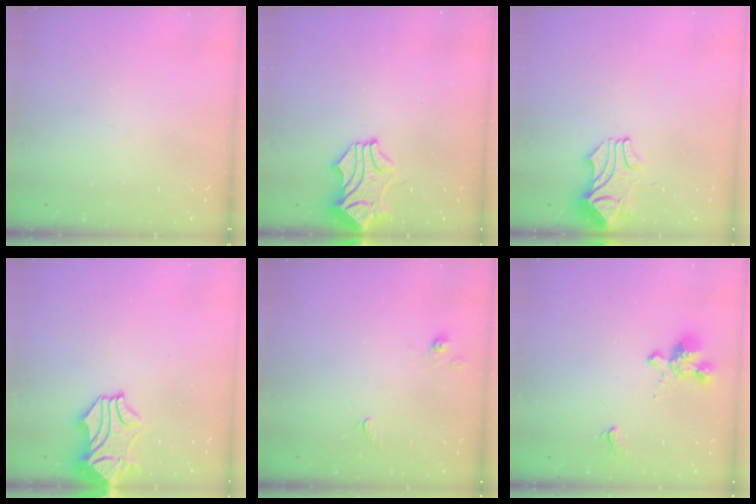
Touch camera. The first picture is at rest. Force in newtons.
{"total": 0.9, "press": 0.1, "slide": 0.9}
{"total": 2.5, "press": 2.4, "slide": 0.9}
{"total": 2.0, "press": 1.5, "slide": 1.3}
{"total": 4.8, "press": 4.7, "slide": 0.2}
{"total": 1.4, "press": 0.2, "slide": 1.4}